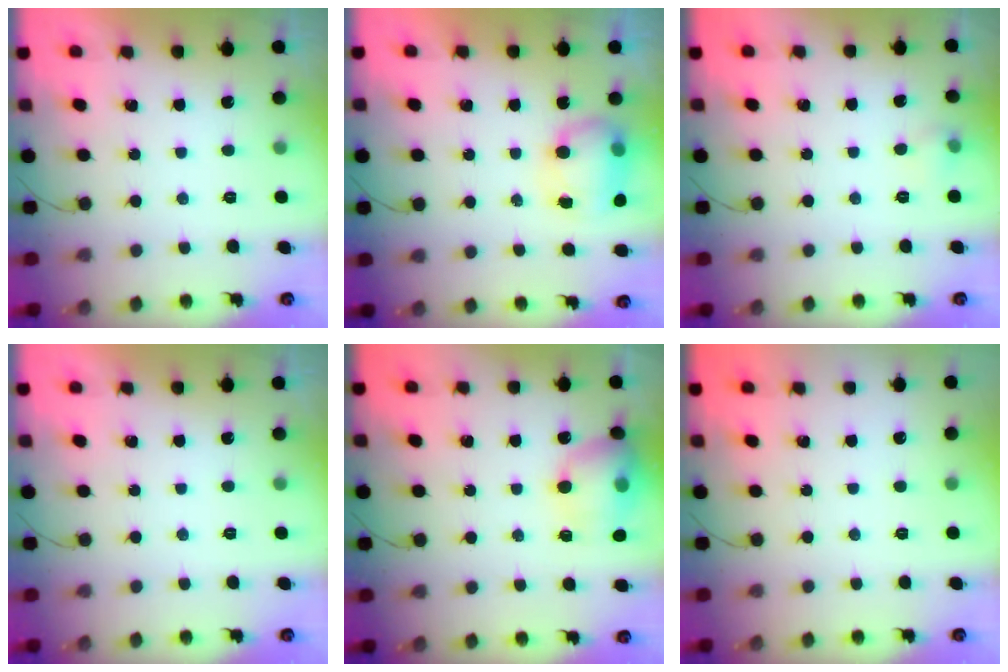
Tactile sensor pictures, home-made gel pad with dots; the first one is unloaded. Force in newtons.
{"total": 8.4, "press": 8.4, "slide": 0.8}
{"total": 5.3, "press": 5.1, "slide": 1.5}
{"total": 0.0}
{"total": 14.3, "press": 14.1, "slide": 2.4}
{"total": 0.0}